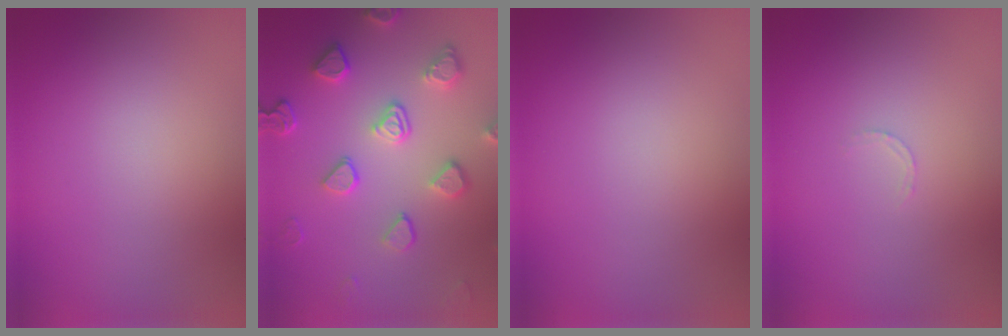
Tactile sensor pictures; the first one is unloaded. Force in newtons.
{"total": 4.0, "press": 3.9, "slide": 0.9}
{"total": 0.0}
{"total": 0.7, "press": 0.6, "slide": 0.3}